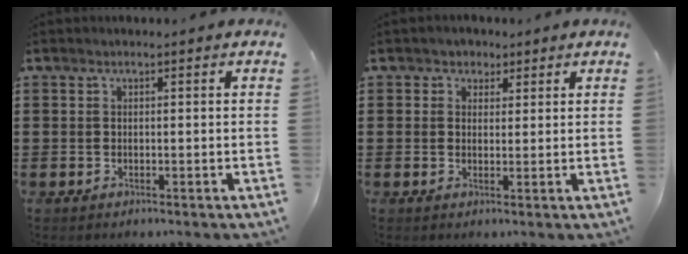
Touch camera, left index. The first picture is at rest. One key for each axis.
{"total": 1.9, "fx": 1.1, "fy": 1.5, "fz": 0.0, "tx": -0.009, "ty": 0.008, "tz": 0.020}